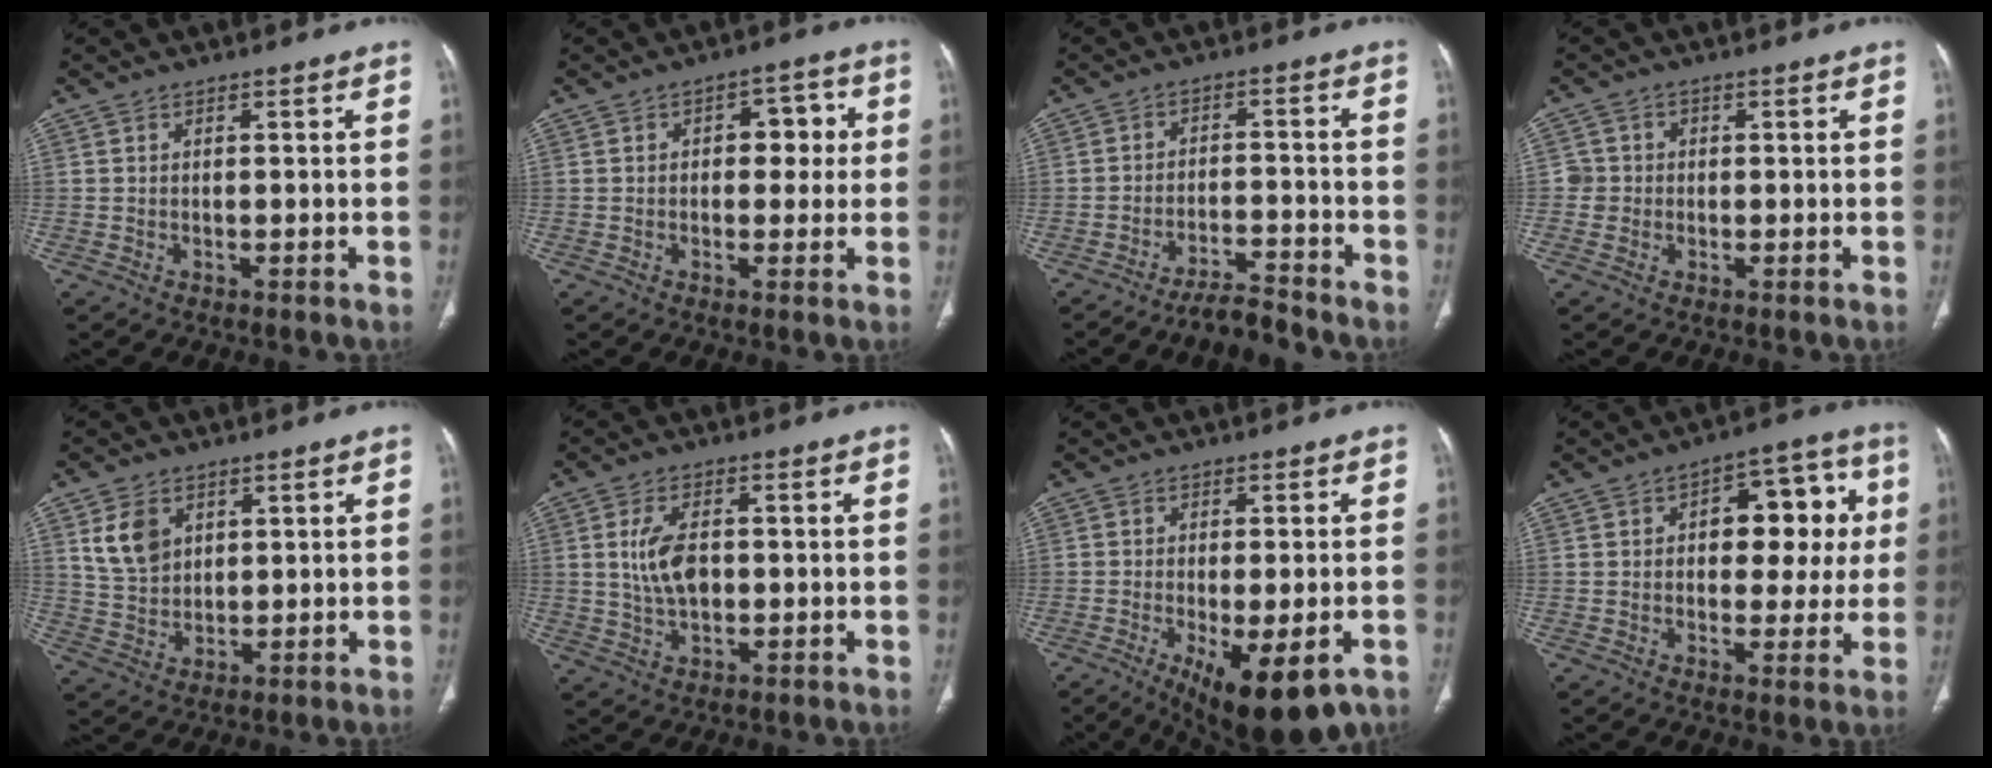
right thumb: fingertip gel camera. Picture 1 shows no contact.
{"total": 6.3, "force": [0.8, 4.0, 4.8], "torque": [-0.024, 0.013, 0.006]}
{"total": 5.1, "force": [-4.9, 0.7, 1.5], "torque": [-0.029, 0.038, -0.084]}
{"total": 2.7, "force": [-0.1, 2.7, 0.1], "torque": [0.020, 0.009, -0.003]}
{"total": 7.5, "force": [3.2, 5.4, 4.1], "torque": [-0.059, -0.013, 0.071]}
{"total": 7.2, "force": [0.6, 4.1, 5.9], "torque": [-0.113, 0.001, 0.016]}
{"total": 13.5, "force": [-6.4, 4.8, 10.9], "torque": [-0.145, -0.008, -0.084]}
{"total": 14.3, "force": [2.5, 8.1, 11.6], "torque": [-0.094, 0.023, 0.031]}